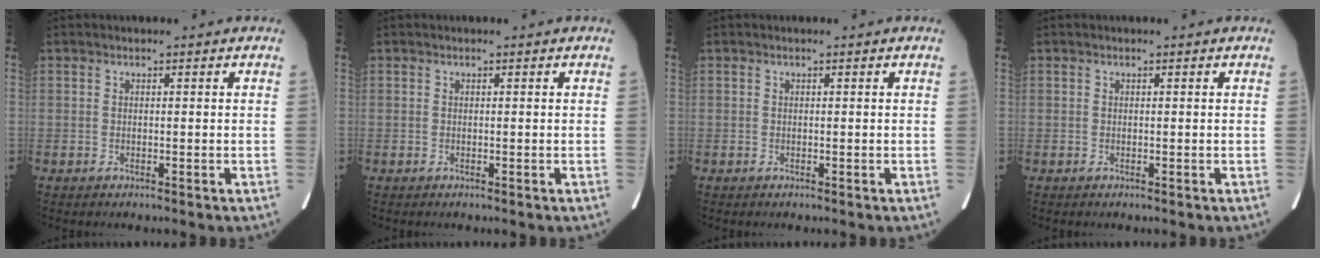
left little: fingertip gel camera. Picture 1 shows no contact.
{"total": 0.0}
{"total": 0.0}
{"total": 0.0}